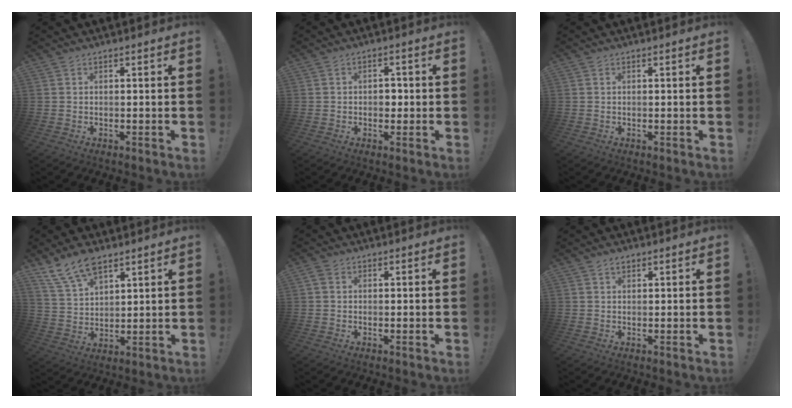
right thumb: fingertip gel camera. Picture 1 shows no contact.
{"total": 2.9, "force": [-0.5, 2.3, 1.8], "torque": [-0.021, 0.005, -0.013]}
{"total": 0.0}
{"total": 10.4, "force": [7.6, 4.9, 5.1], "torque": [-0.101, -0.036, 0.148]}
{"total": 1.5, "force": [0.5, 1.2, 0.7], "torque": [-0.016, 0.005, 0.010]}
{"total": 1.4, "force": [0.9, 0.7, 0.7], "torque": [-0.014, 0.001, 0.017]}